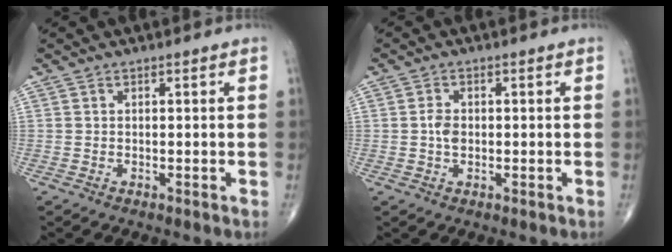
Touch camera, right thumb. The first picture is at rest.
{"total": 2.6, "force": [-0.1, 1.8, 1.9], "torque": [-0.032, 0.003, -0.004]}